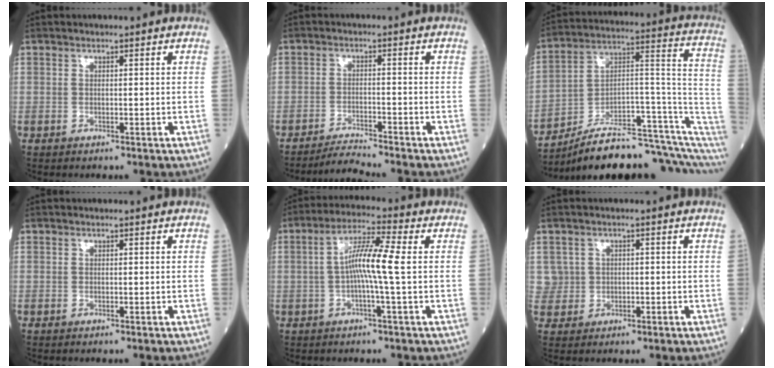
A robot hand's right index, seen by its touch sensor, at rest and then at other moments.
{"total": 3.7, "force": [-3.5, -1.4, 0.2], "torque": [-0.010, -0.018, -0.062]}
{"total": 19.9, "force": [-14.9, 4.3, 12.5], "torque": [-0.125, 0.067, -0.224]}
{"total": 0.0}
{"total": 7.4, "force": [0.0, -0.4, 7.4], "torque": [-0.139, 0.013, -0.008]}
{"total": 3.0, "force": [0.3, 3.0, -0.1], "torque": [0.012, 0.011, 0.012]}